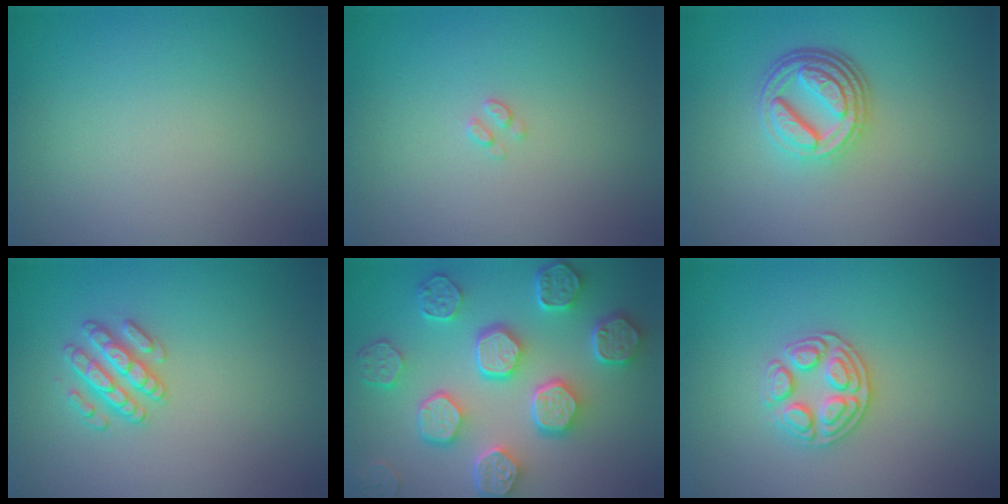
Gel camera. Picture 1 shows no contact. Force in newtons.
{"total": 0.7, "press": 0.6, "slide": 0.1}
{"total": 4.9, "press": 3.6, "slide": 3.4}
{"total": 2.6, "press": 2.6, "slide": 0.5}
{"total": 8.3, "press": 6.5, "slide": 5.2}
{"total": 3.0, "press": 2.8, "slide": 1.1}